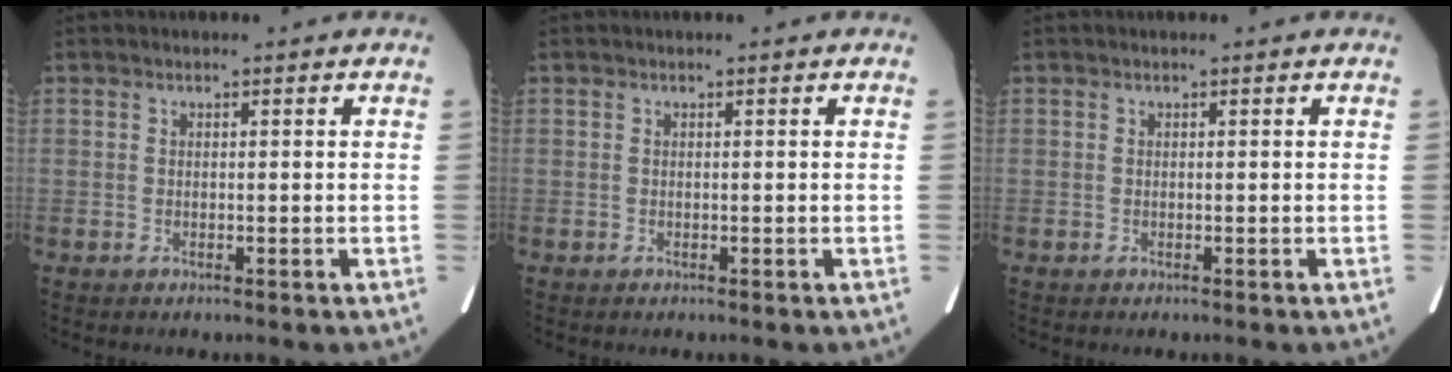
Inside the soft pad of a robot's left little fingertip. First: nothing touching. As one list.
[{"total": 0.0}, {"total": 0.0}]